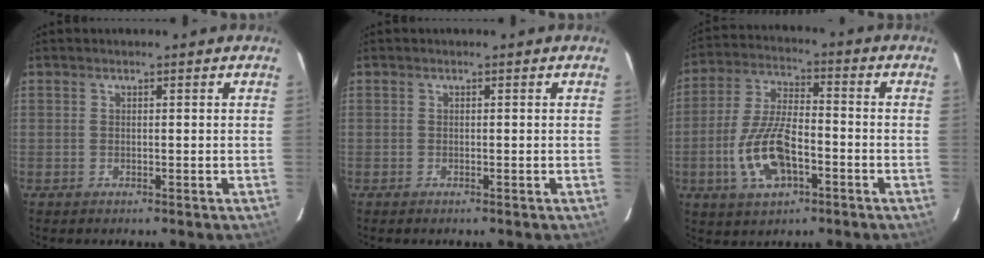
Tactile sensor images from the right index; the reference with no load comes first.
{"total": 0.0}
{"total": 12.9, "force": [-4.5, 5.8, 10.6], "torque": [-0.225, 0.000, -0.079]}